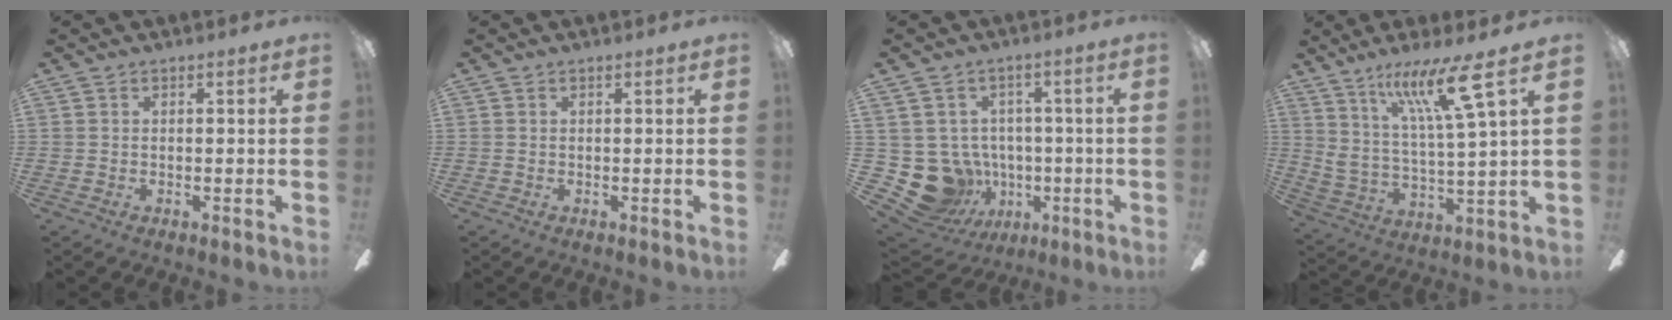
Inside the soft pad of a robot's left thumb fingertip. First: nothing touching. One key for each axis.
{"total": 0.0}
{"total": 13.0, "fx": -3.4, "fy": 11.6, "fz": 4.6, "tx": -0.125, "ty": 0.010, "tz": -0.042}
{"total": 15.6, "fx": 9.7, "fy": 2.2, "fz": 12.0, "tx": -0.231, "ty": -0.045, "tz": 0.153}